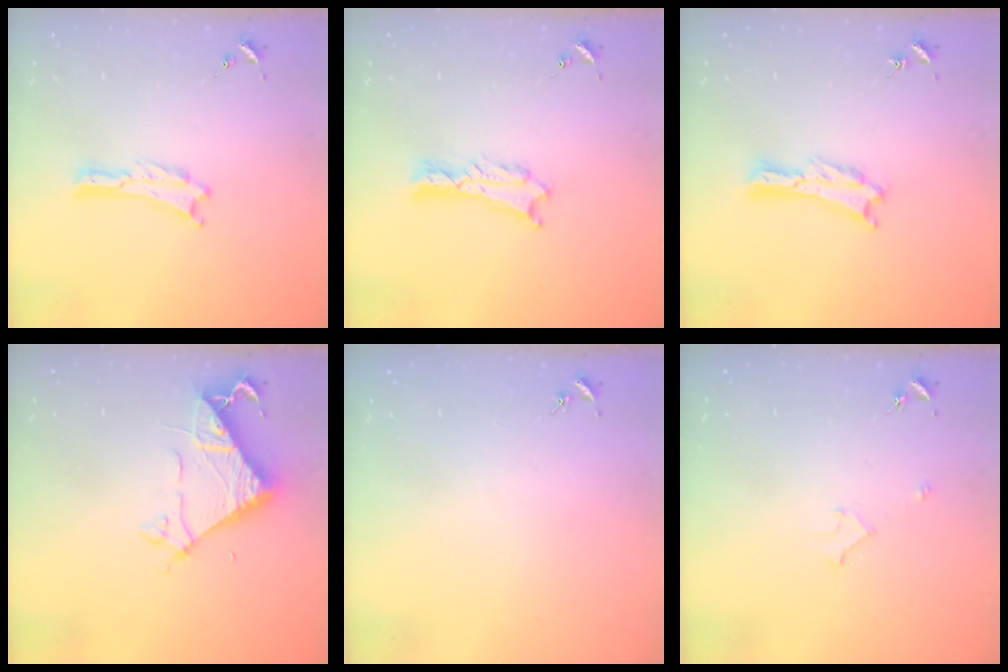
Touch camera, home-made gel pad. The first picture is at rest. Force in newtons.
{"total": 1.8, "press": 1.7, "slide": 0.2}
{"total": 0.7, "press": 0.7, "slide": 0.2}
{"total": 6.8, "press": 6.8, "slide": 0.6}
{"total": 0.0}
{"total": 2.2, "press": 2.2, "slide": 0.2}